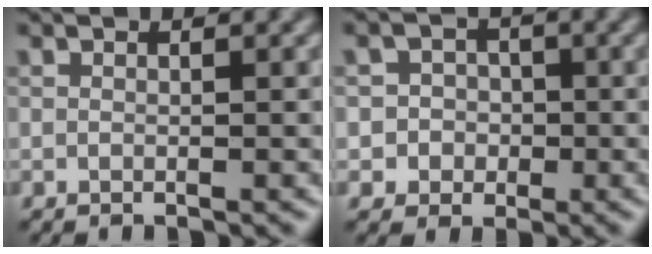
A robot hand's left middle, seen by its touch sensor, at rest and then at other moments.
{"total": 3.2, "force": [-0.5, 3.1, 0.6], "torque": [0.012, 0.012, -0.026]}